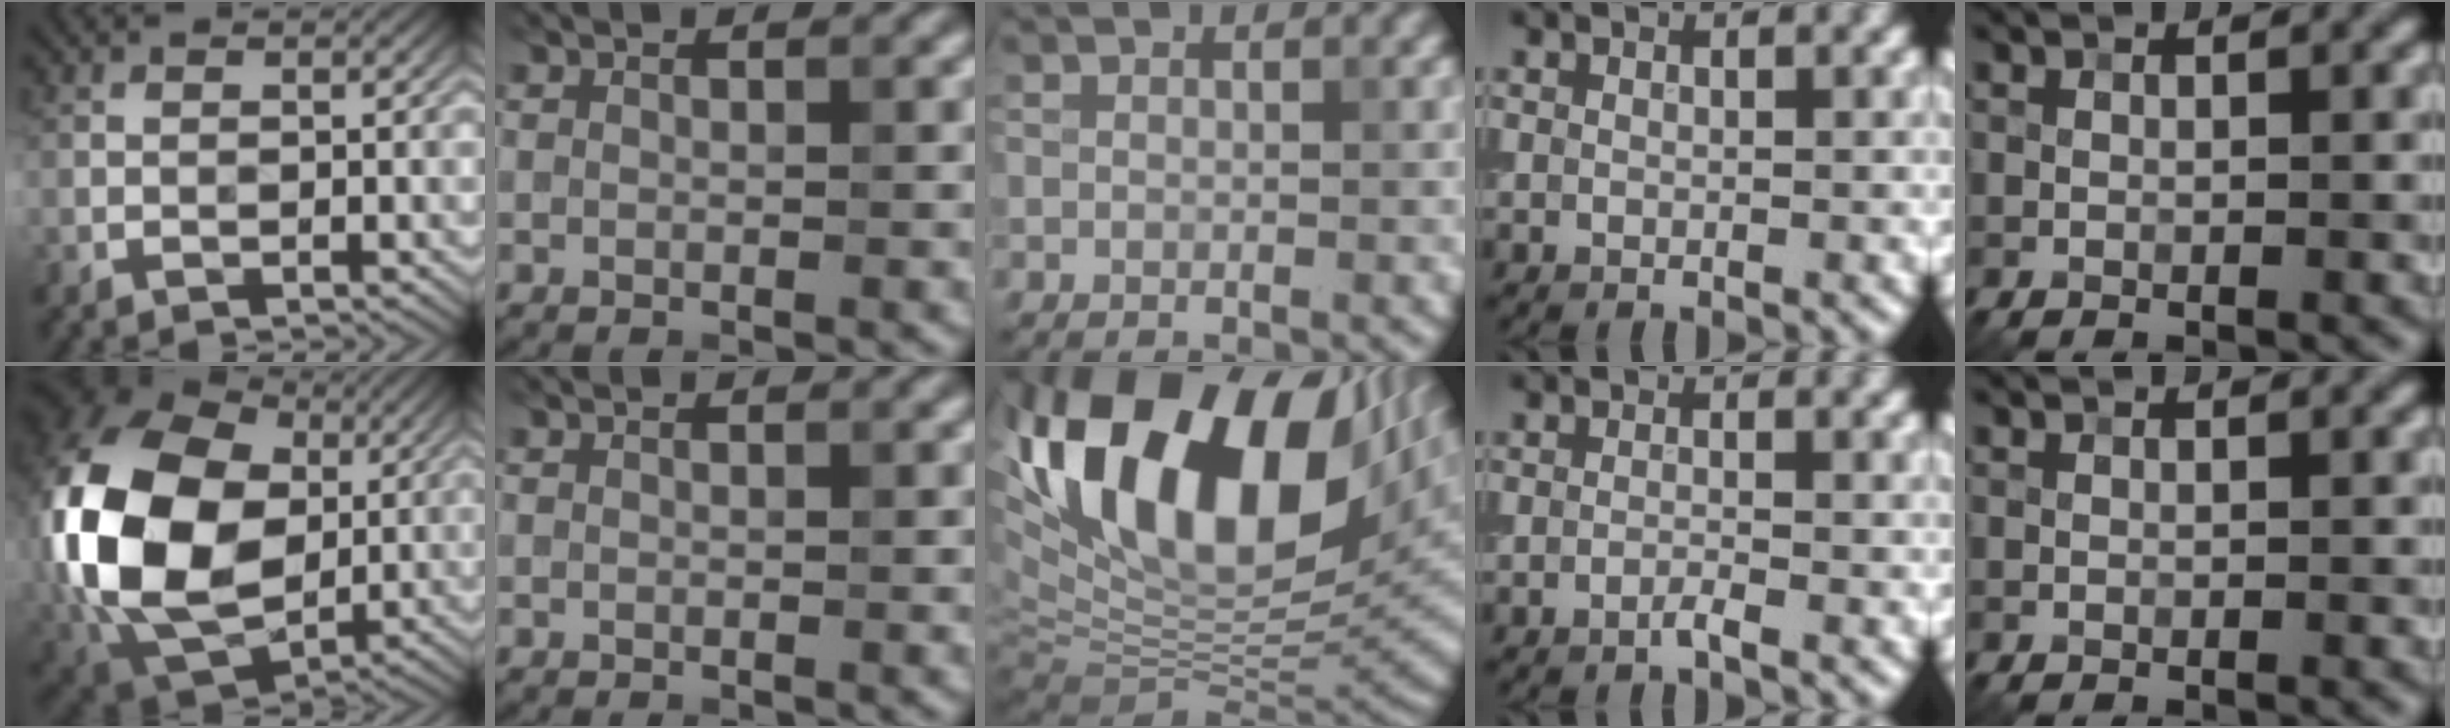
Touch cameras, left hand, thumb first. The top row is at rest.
{"thumb": {"total": 22.8, "force": [1.8, 16.7, 15.4], "torque": [-0.415, -0.015, 0.044]}, "middle": {"total": 20.1, "force": [7.7, 10.5, 15.3], "torque": [-0.291, 0.045, 0.133]}, "ring": {"total": 0.8, "force": [-0.5, 0.1, 0.7], "torque": [-0.014, -0.002, -0.013]}}